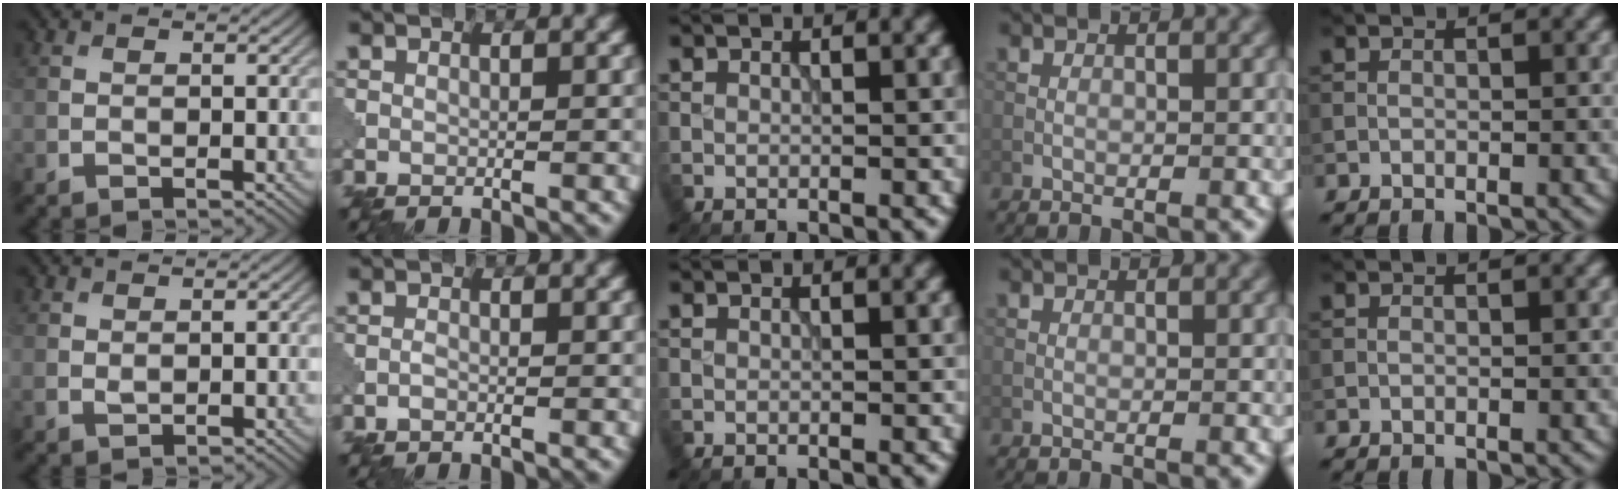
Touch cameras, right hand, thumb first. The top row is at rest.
{"thumb": {"total": 0.9, "force": [0.5, 0.4, 0.6], "torque": [-0.019, -0.003, 0.014]}, "index": {"total": 0.5, "force": [-0.4, 0.2, 0.4], "torque": [-0.009, 0.001, -0.010]}}